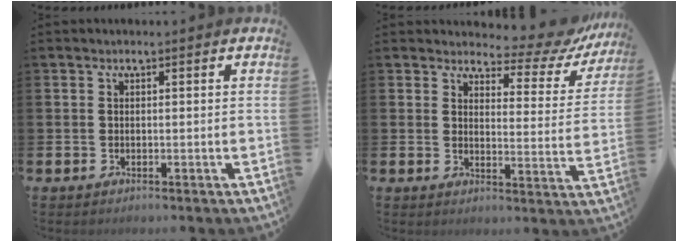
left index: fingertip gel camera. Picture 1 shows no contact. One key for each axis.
{"total": 5.4, "fx": 4.8, "fy": 1.9, "fz": 1.4, "tx": -0.023, "ty": -0.051, "tz": 0.074}